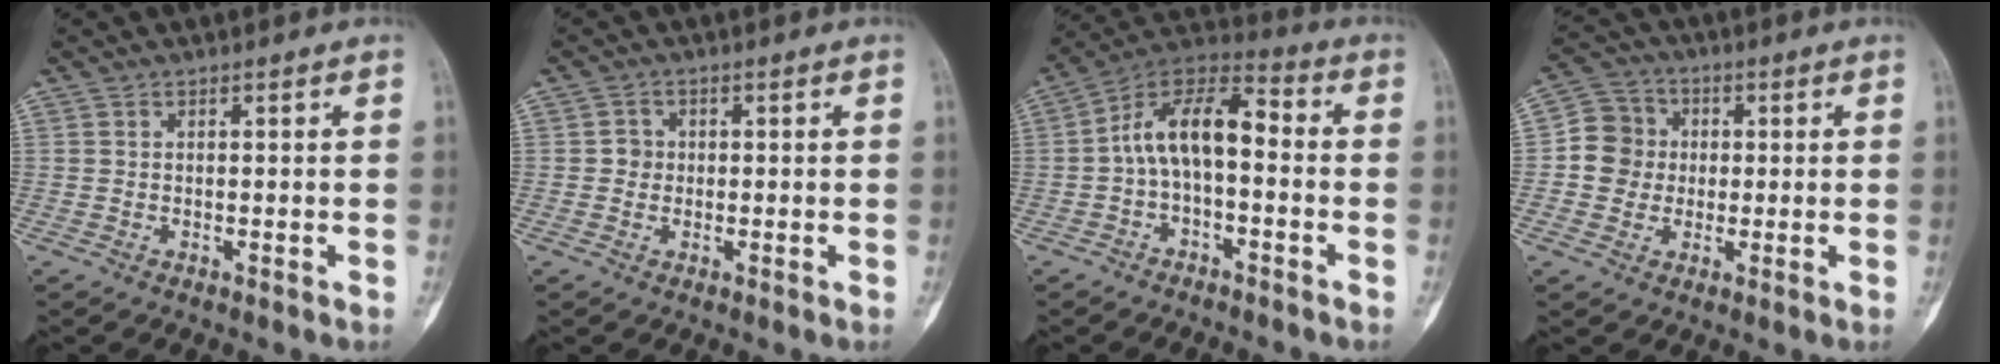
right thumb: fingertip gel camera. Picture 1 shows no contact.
{"total": 2.0, "force": [0.0, 1.9, 0.6], "torque": [0.006, 0.007, -0.005]}
{"total": 11.7, "force": [-0.9, 6.0, 10.0], "torque": [-0.162, 0.052, -0.030]}
{"total": 7.7, "force": [-0.1, 7.3, 2.3], "torque": [-0.007, 0.018, -0.013]}